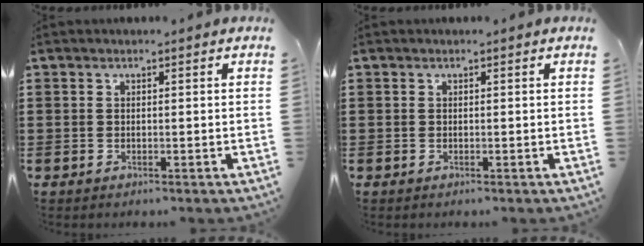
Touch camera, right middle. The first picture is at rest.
{"total": 0.0}